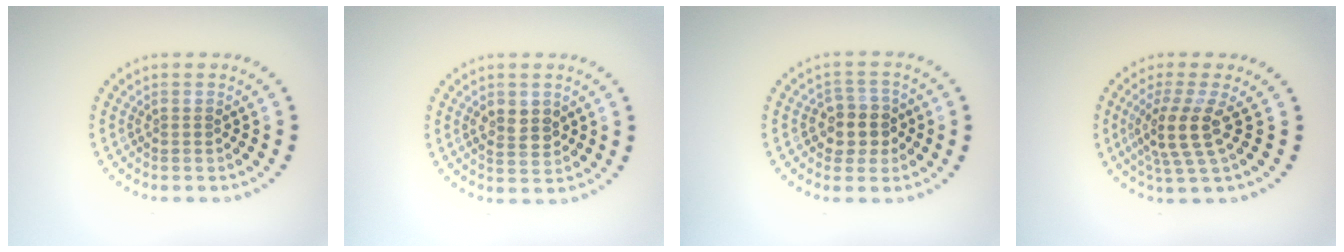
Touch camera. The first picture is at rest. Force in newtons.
{"total": 2.4, "press": 2.4, "slide": 0.3}
{"total": 3.0, "press": 2.8, "slide": 1.2}
{"total": 3.8, "press": 2.8, "slide": 2.5}